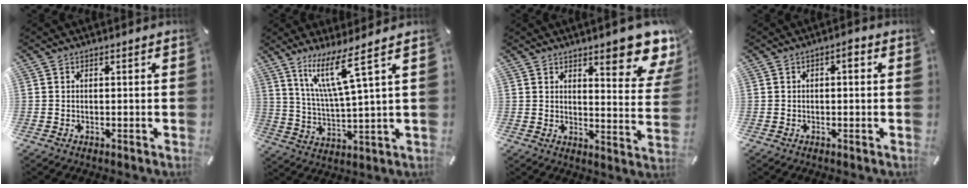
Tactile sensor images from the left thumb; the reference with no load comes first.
{"total": 11.4, "force": [6.8, 0.8, 9.1], "torque": [-0.198, -0.019, 0.114]}
{"total": 13.5, "force": [9.2, 3.8, 9.2], "torque": [-0.107, -0.069, 0.149]}
{"total": 2.5, "force": [0.2, 1.2, 2.2], "torque": [-0.028, 0.005, -0.003]}